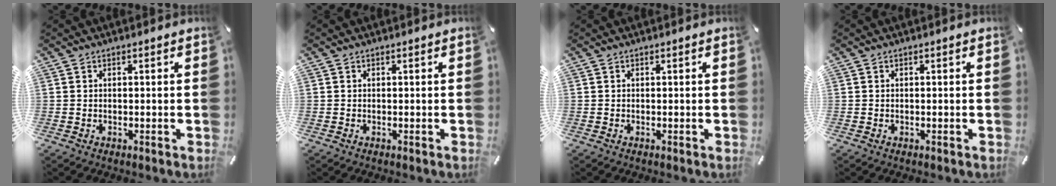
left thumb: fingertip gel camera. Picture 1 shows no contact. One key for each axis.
{"total": 0.0}
{"total": 0.0}
{"total": 0.0}